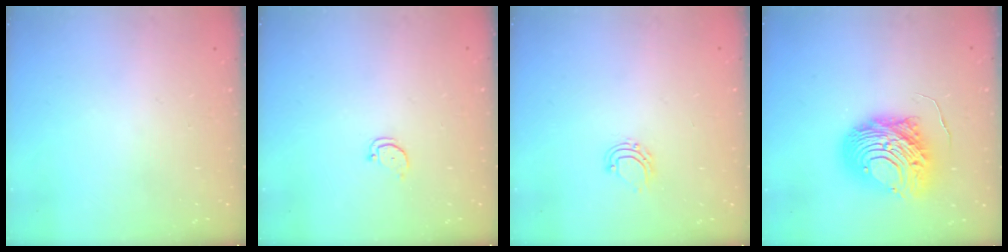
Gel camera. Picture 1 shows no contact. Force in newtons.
{"total": 2.2, "press": 2.2, "slide": 0.2}
{"total": 6.8, "press": 6.8, "slide": 0.5}
{"total": 14.1, "press": 14.0, "slide": 1.3}